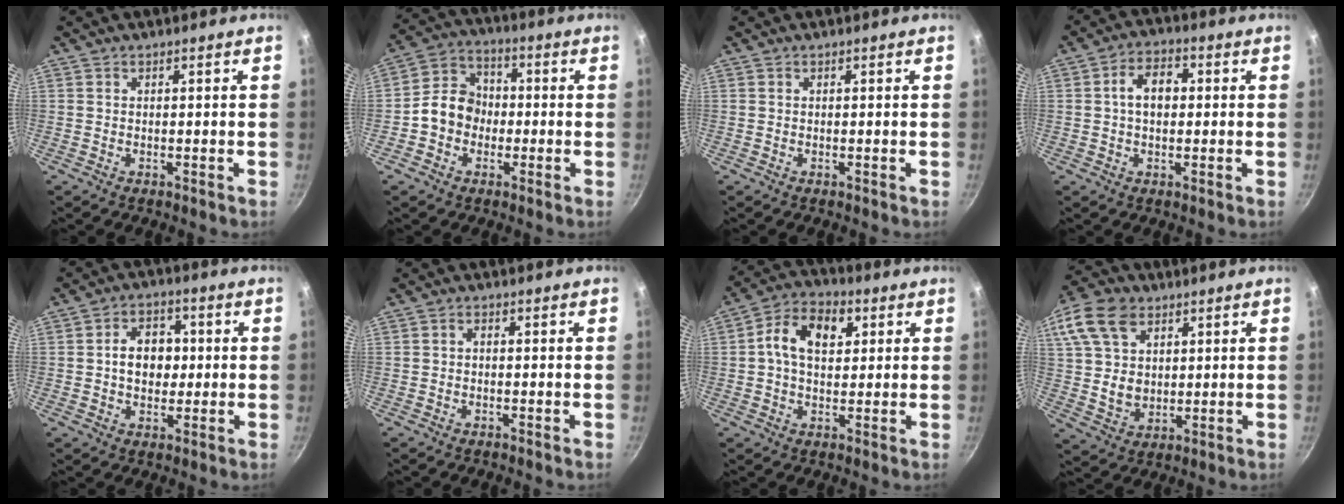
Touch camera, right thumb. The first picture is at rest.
{"total": 9.0, "force": [-1.6, 7.7, 4.5], "torque": [-0.043, 0.031, -0.044]}
{"total": 0.0}
{"total": 6.7, "force": [0.6, 4.5, 4.9], "torque": [-0.062, 0.018, 0.003]}
{"total": 8.4, "force": [0.4, 6.4, 5.4], "torque": [-0.049, 0.012, 0.000]}
{"total": 1.0, "force": [-0.4, 0.7, 0.7], "torque": [-0.013, 0.008, -0.008]}
{"total": 10.6, "force": [2.4, 7.1, 7.5], "torque": [-0.108, 0.016, 0.023]}
{"total": 19.6, "force": [8.2, 14.1, 10.9], "torque": [-0.236, 0.012, 0.156]}